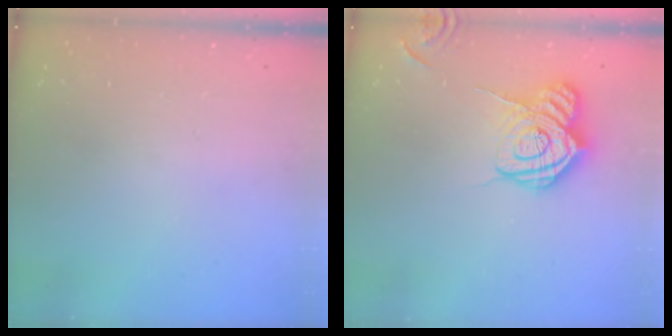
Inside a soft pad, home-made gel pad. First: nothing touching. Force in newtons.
{"total": 16.2, "press": 16.2, "slide": 1.0}